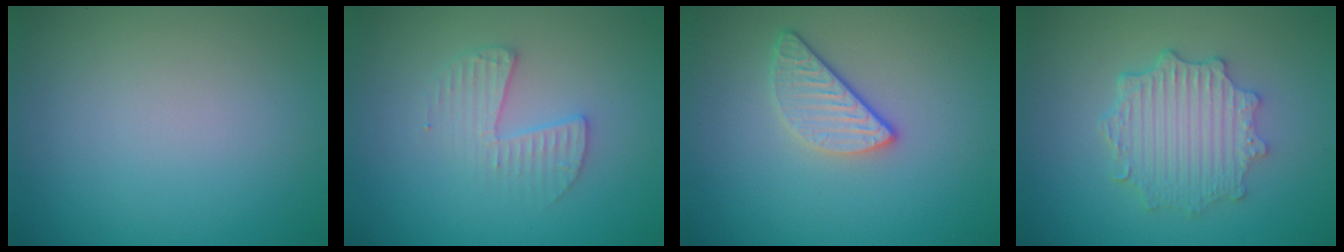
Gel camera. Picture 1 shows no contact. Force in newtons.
{"total": 2.3, "press": 2.3, "slide": 0.3}
{"total": 2.7, "press": 2.3, "slide": 1.3}
{"total": 4.6, "press": 3.7, "slide": 2.7}